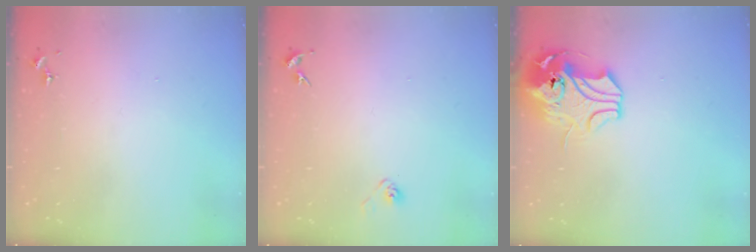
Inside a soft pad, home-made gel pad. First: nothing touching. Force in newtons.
{"total": 2.8, "press": 2.6, "slide": 1.1}
{"total": 12.0, "press": 11.8, "slide": 2.2}